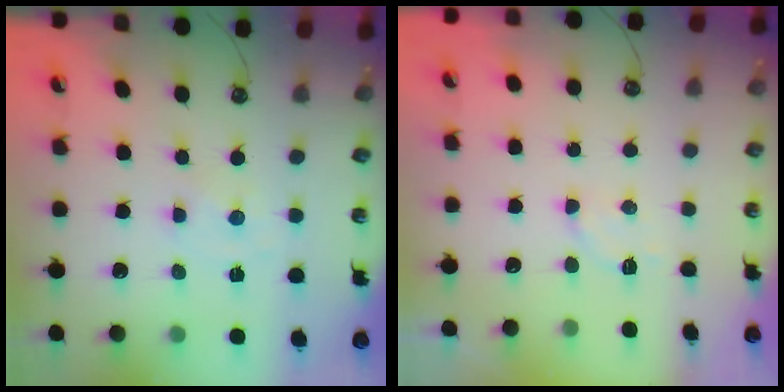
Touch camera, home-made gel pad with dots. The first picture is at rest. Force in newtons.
{"total": 4.6, "press": 4.5, "slide": 0.7}